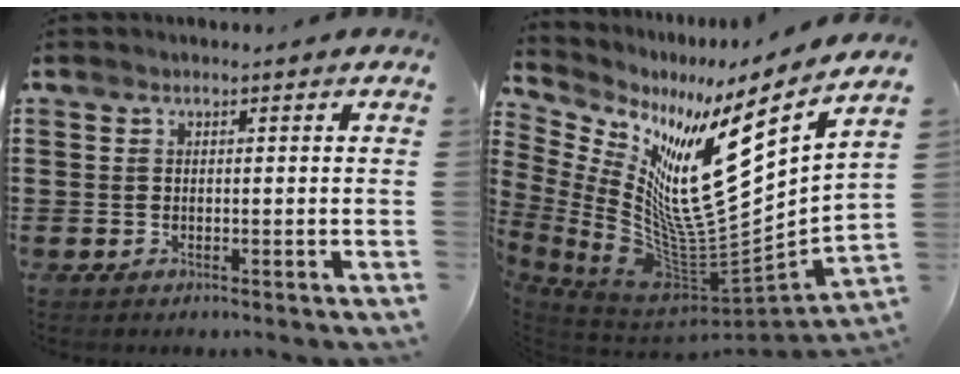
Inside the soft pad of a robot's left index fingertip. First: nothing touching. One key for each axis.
{"total": 13.9, "fx": 4.3, "fy": 4.1, "fz": 12.5, "tx": -0.212, "ty": -0.066, "tz": 0.061}